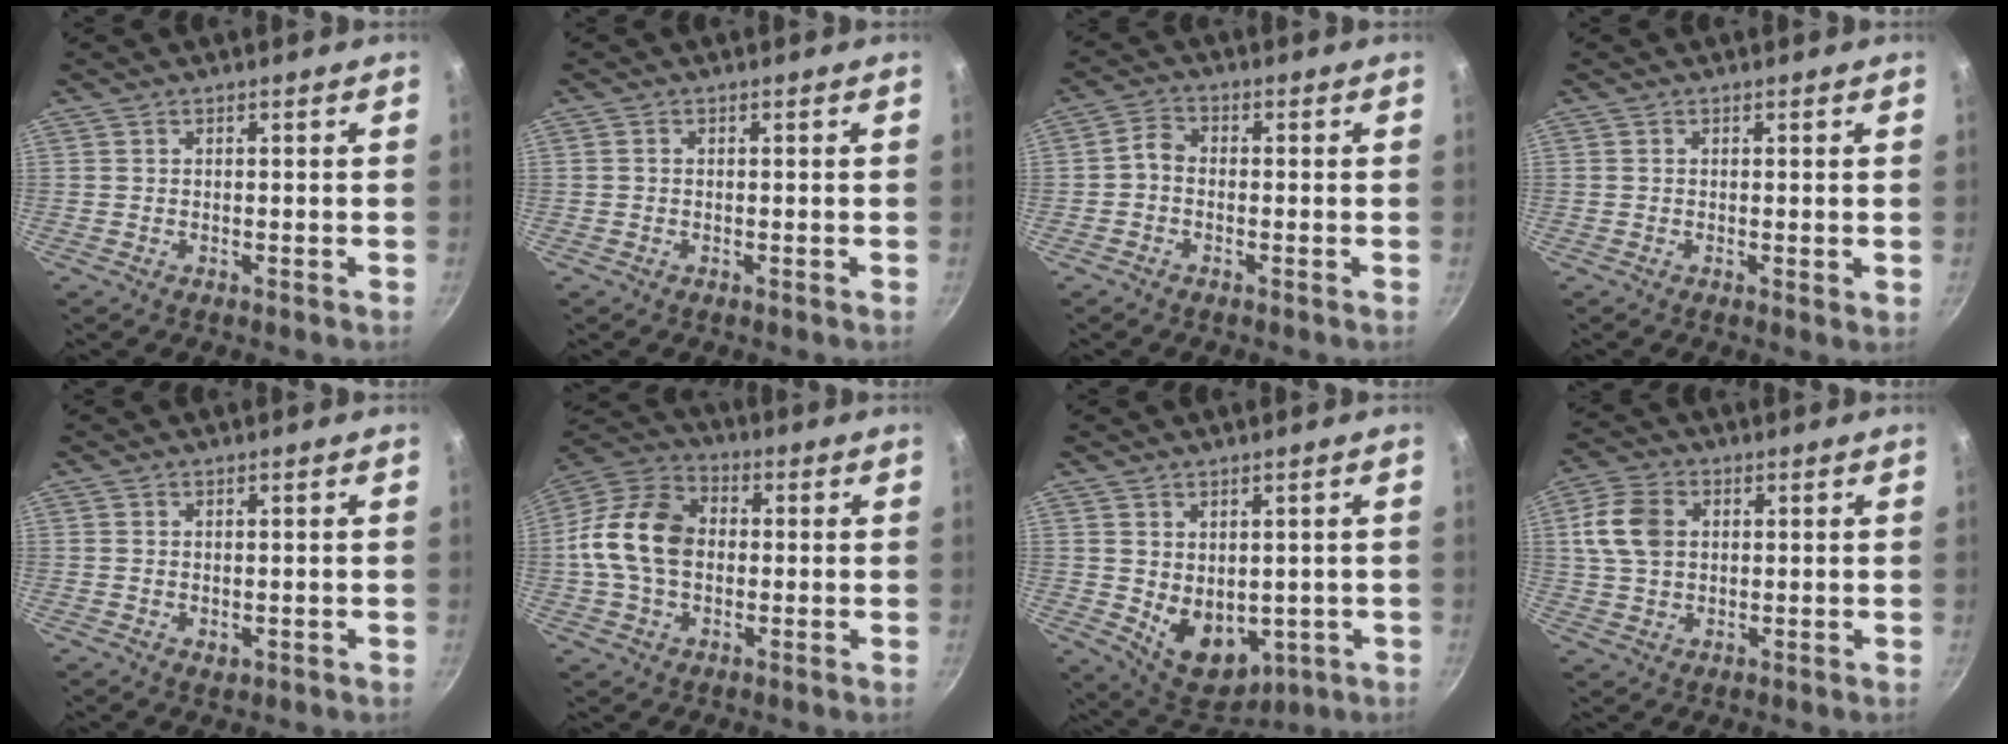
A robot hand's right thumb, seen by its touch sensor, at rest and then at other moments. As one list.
[{"total": 0.5, "force": [-0.1, 0.5, 0.2], "torque": [-0.003, 0.003, -0.002]}, {"total": 3.0, "force": [-1.0, 2.2, 1.8], "torque": [-0.039, 0.020, -0.030]}, {"total": 1.0, "force": [0.1, 0.3, 1.0], "torque": [-0.015, -0.003, -0.002]}, {"total": 1.0, "force": [0.1, 0.8, 0.7], "torque": [-0.009, -0.003, 0.002]}, {"total": 14.8, "force": [0.1, 10.8, 10.1], "torque": [-0.163, 0.027, -0.017]}, {"total": 10.5, "force": [-0.2, 7.5, 7.3], "torque": [-0.081, -0.023, 0.023]}, {"total": 8.9, "force": [1.8, 6.4, 5.9], "torque": [-0.105, 0.007, 0.028]}]